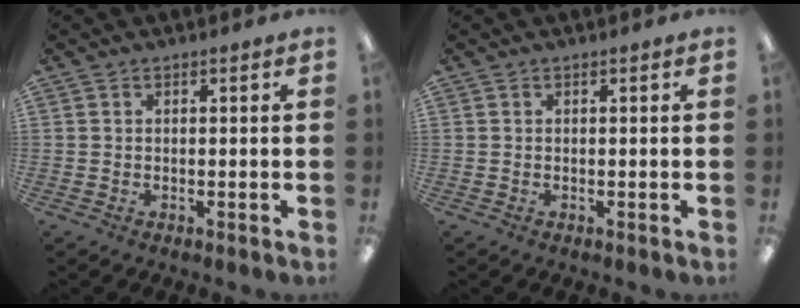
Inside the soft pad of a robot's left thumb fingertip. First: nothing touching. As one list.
[{"total": 0.0}]